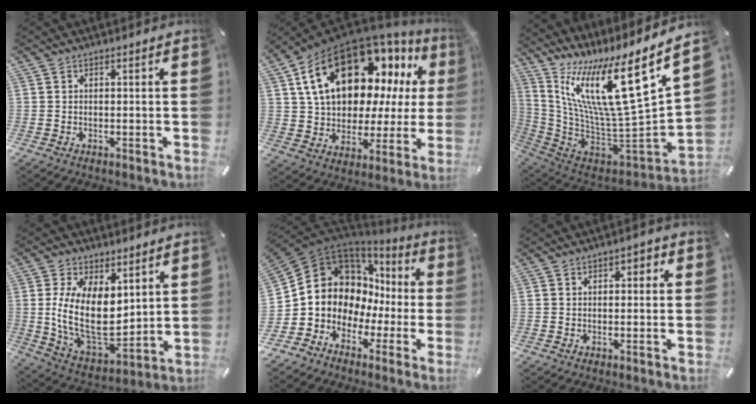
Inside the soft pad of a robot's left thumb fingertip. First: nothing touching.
{"total": 21.7, "force": [10.4, 12.8, 14.2], "torque": [-0.244, -0.058, 0.182]}
{"total": 19.1, "force": [9.7, 5.1, 15.6], "torque": [-0.271, -0.111, 0.153]}
{"total": 16.8, "force": [3.4, 10.8, 12.4], "torque": [-0.249, -0.041, 0.067]}
{"total": 10.1, "force": [1.5, 9.7, 2.4], "torque": [-0.055, -0.044, 0.038]}
{"total": 2.0, "force": [0.3, 1.3, 1.5], "torque": [-0.023, 0.007, 0.000]}